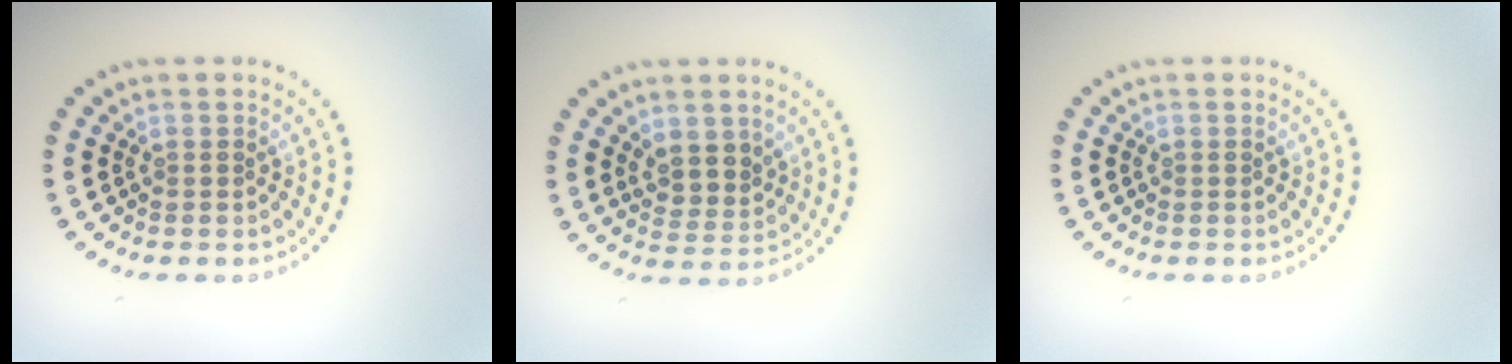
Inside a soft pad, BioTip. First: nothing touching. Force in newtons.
{"total": 2.8, "press": 2.4, "slide": 1.4}
{"total": 0.0}